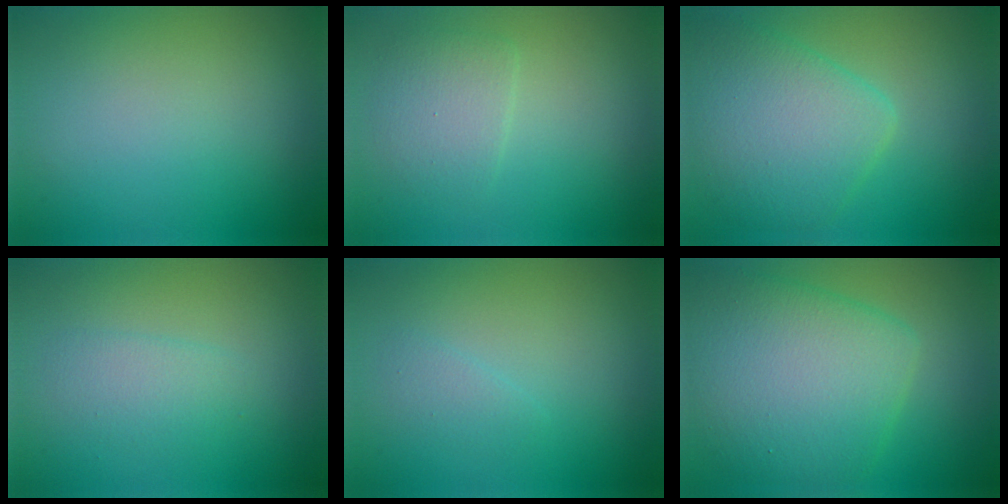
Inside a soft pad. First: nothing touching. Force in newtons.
{"total": 2.4, "press": 2.4, "slide": 0.1}
{"total": 6.5, "press": 6.5, "slide": 0.2}
{"total": 1.8, "press": 1.8, "slide": 0.1}
{"total": 1.1, "press": 1.1, "slide": 0.1}
{"total": 8.7, "press": 8.7, "slide": 0.4}